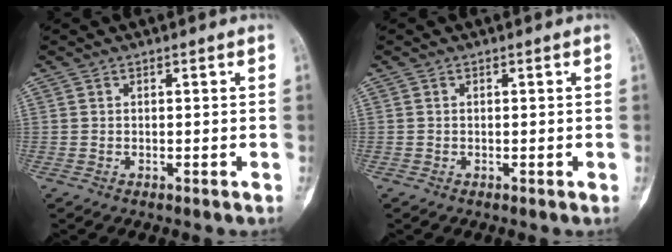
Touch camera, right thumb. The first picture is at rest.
{"total": 0.0}